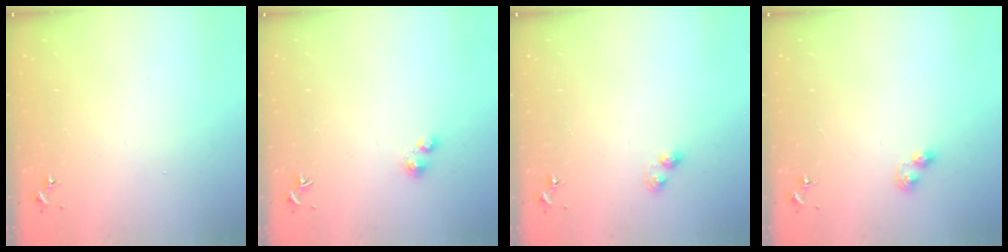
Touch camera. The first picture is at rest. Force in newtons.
{"total": 2.4, "press": 2.3, "slide": 0.3}
{"total": 4.0, "press": 4.0, "slide": 0.5}
{"total": 5.6, "press": 5.6, "slide": 0.6}